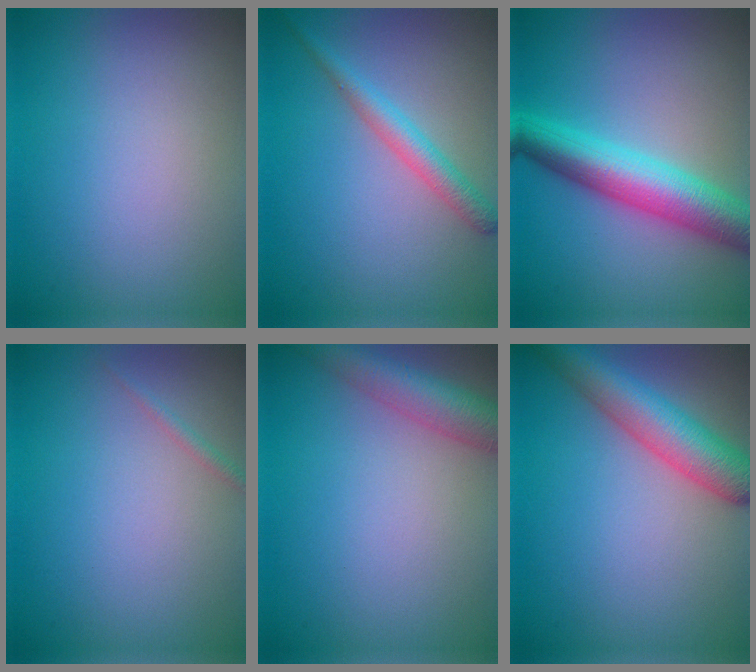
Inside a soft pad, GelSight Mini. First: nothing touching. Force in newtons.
{"total": 2.7, "press": 2.7, "slide": 0.1}
{"total": 7.1, "press": 7.1, "slide": 0.2}
{"total": 0.7, "press": 0.7, "slide": 0.0}
{"total": 4.5, "press": 4.5, "slide": 0.3}
{"total": 6.2, "press": 6.2, "slide": 0.3}